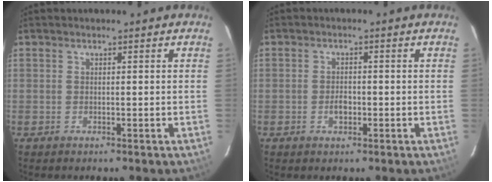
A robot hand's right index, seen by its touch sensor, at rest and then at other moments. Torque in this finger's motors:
{"motor_torque": [0.38, -0.02, 0.07, 0.02]}